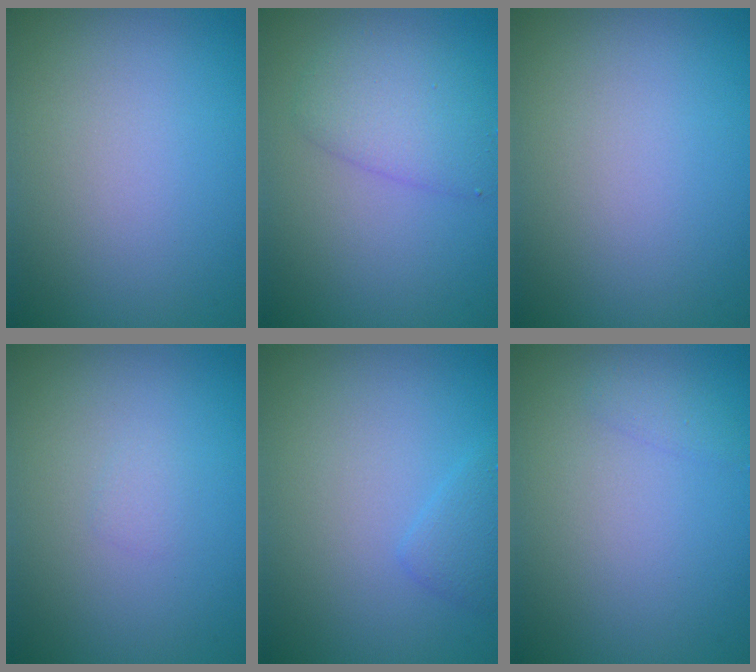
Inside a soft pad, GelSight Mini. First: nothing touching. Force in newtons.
{"total": 3.0, "press": 3.0, "slide": 0.1}
{"total": 0.0}
{"total": 0.6, "press": 0.6, "slide": 0.0}
{"total": 1.4, "press": 1.4, "slide": 0.0}
{"total": 0.8, "press": 0.8, "slide": 0.0}